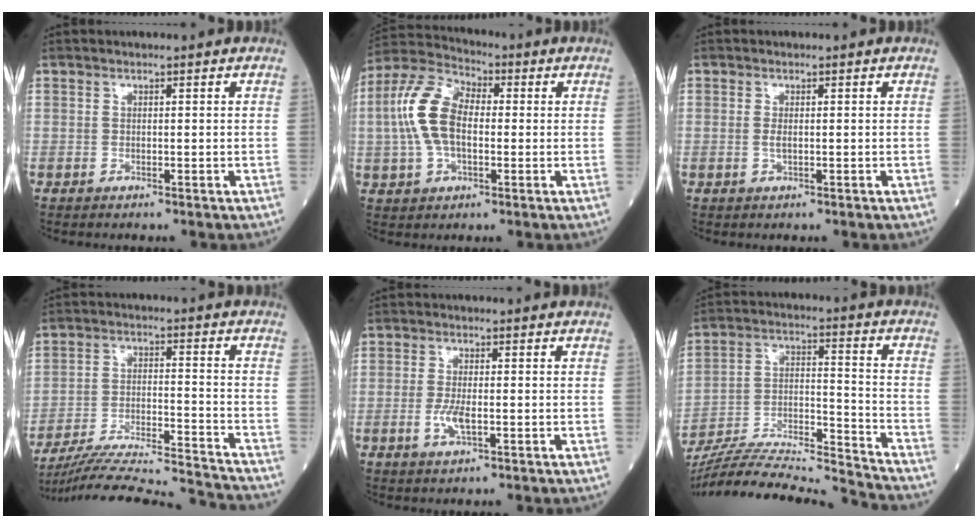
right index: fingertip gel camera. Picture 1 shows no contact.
{"total": 11.0, "force": [0.2, 6.1, 9.2], "torque": [-0.217, 0.030, 0.002]}
{"total": 1.0, "force": [0.0, 0.3, 0.9], "torque": [-0.023, -0.002, 0.000]}
{"total": 19.5, "force": [-18.7, -1.2, 5.6], "torque": [-0.096, -0.020, -0.287]}
{"total": 3.2, "force": [-0.9, 0.9, 3.0], "torque": [-0.068, -0.004, -0.015]}
{"total": 20.9, "force": [-19.8, -1.0, 6.6], "torque": [-0.138, -0.002, -0.326]}